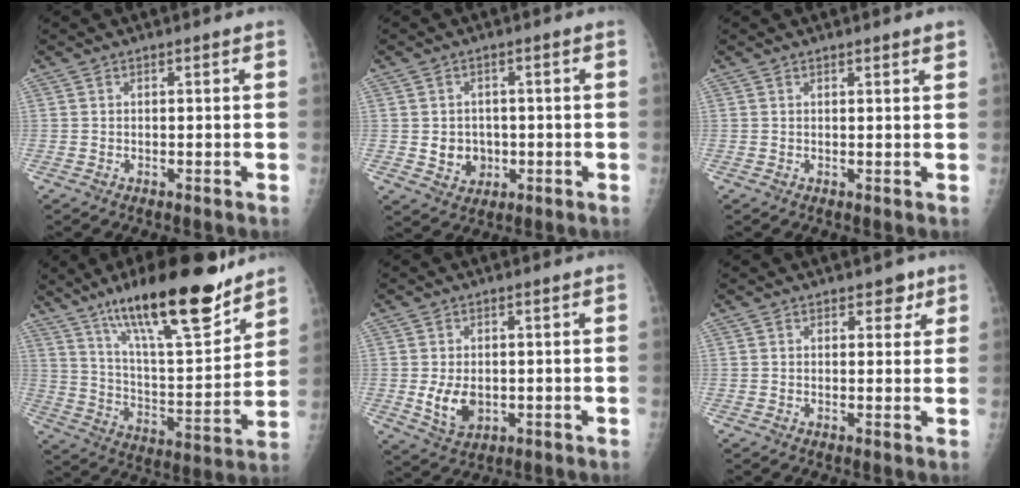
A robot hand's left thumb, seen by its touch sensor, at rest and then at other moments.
{"total": 5.1, "force": [-0.5, 4.5, 2.2], "torque": [-0.011, 0.003, 0.002]}
{"total": 1.9, "force": [1.5, 0.2, 1.1], "torque": [-0.008, -0.003, 0.019]}
{"total": 23.7, "force": [16.4, 6.0, 16.1], "torque": [-0.233, -0.077, 0.275]}
{"total": 5.7, "force": [-0.4, 4.0, 4.1], "torque": [-0.063, -0.011, 0.005]}
{"total": 3.1, "force": [2.0, 1.9, 1.5], "torque": [0.005, -0.009, 0.024]}